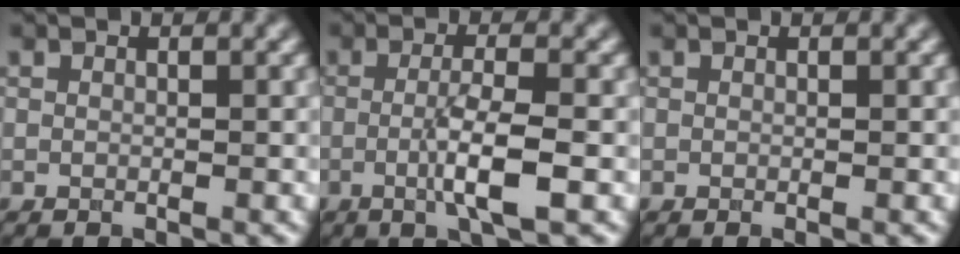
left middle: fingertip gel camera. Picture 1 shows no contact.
{"total": 4.2, "force": [-0.9, 0.6, 4.1], "torque": [-0.073, 0.001, -0.020]}
{"total": 0.0}